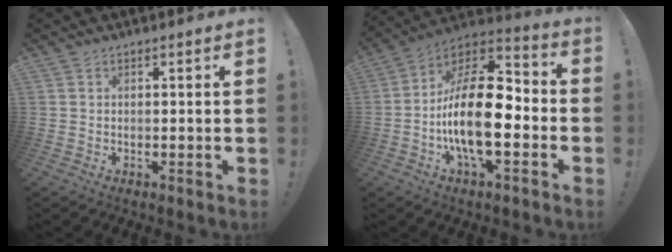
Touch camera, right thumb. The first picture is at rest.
{"total": 21.2, "force": [-4.3, 9.3, 18.6], "torque": [-0.348, 0.019, -0.071]}